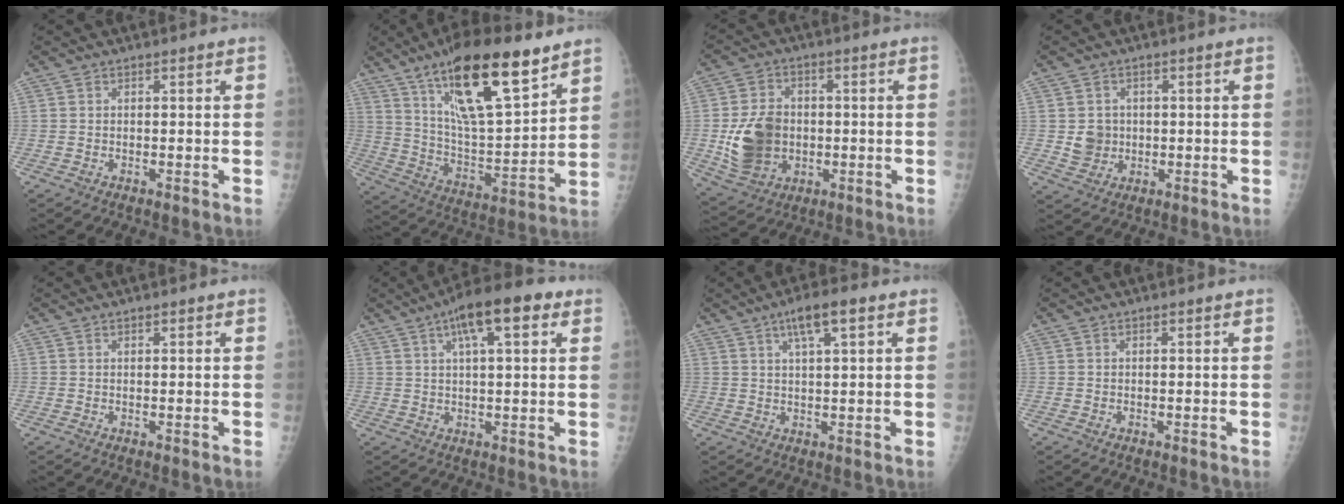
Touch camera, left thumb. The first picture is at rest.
{"total": 22.9, "force": [13.8, 6.5, 17.1], "torque": [-0.267, -0.053, 0.244]}
{"total": 12.4, "force": [-1.2, 9.7, 7.6], "torque": [-0.119, 0.002, -0.012]}
{"total": 4.6, "force": [-0.1, 4.3, 1.5], "torque": [-0.002, 0.003, 0.005]}
{"total": 0.0}
{"total": 12.1, "force": [5.5, 3.9, 10.0], "torque": [-0.143, 0.012, 0.079]}
{"total": 6.6, "force": [3.3, 1.5, 5.5], "torque": [-0.092, 0.000, 0.054]}
{"total": 0.0}